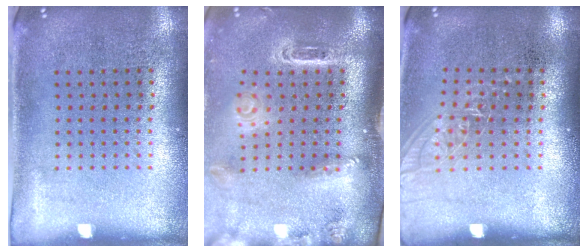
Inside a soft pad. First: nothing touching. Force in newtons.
{"total": 2.9, "press": 2.1, "slide": 2.1}
{"total": 1.0, "press": 1.0, "slide": 0.3}